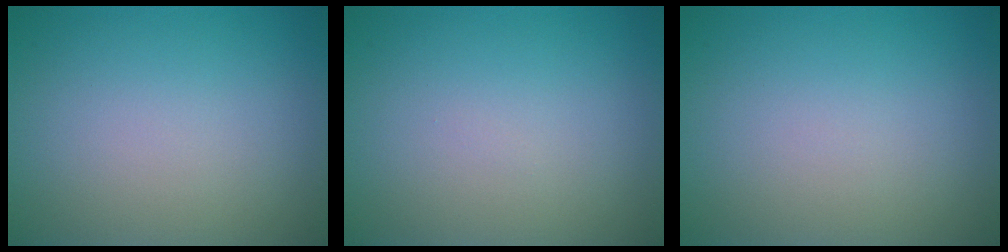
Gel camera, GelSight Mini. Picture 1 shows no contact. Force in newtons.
{"total": 0.0}
{"total": 0.0}